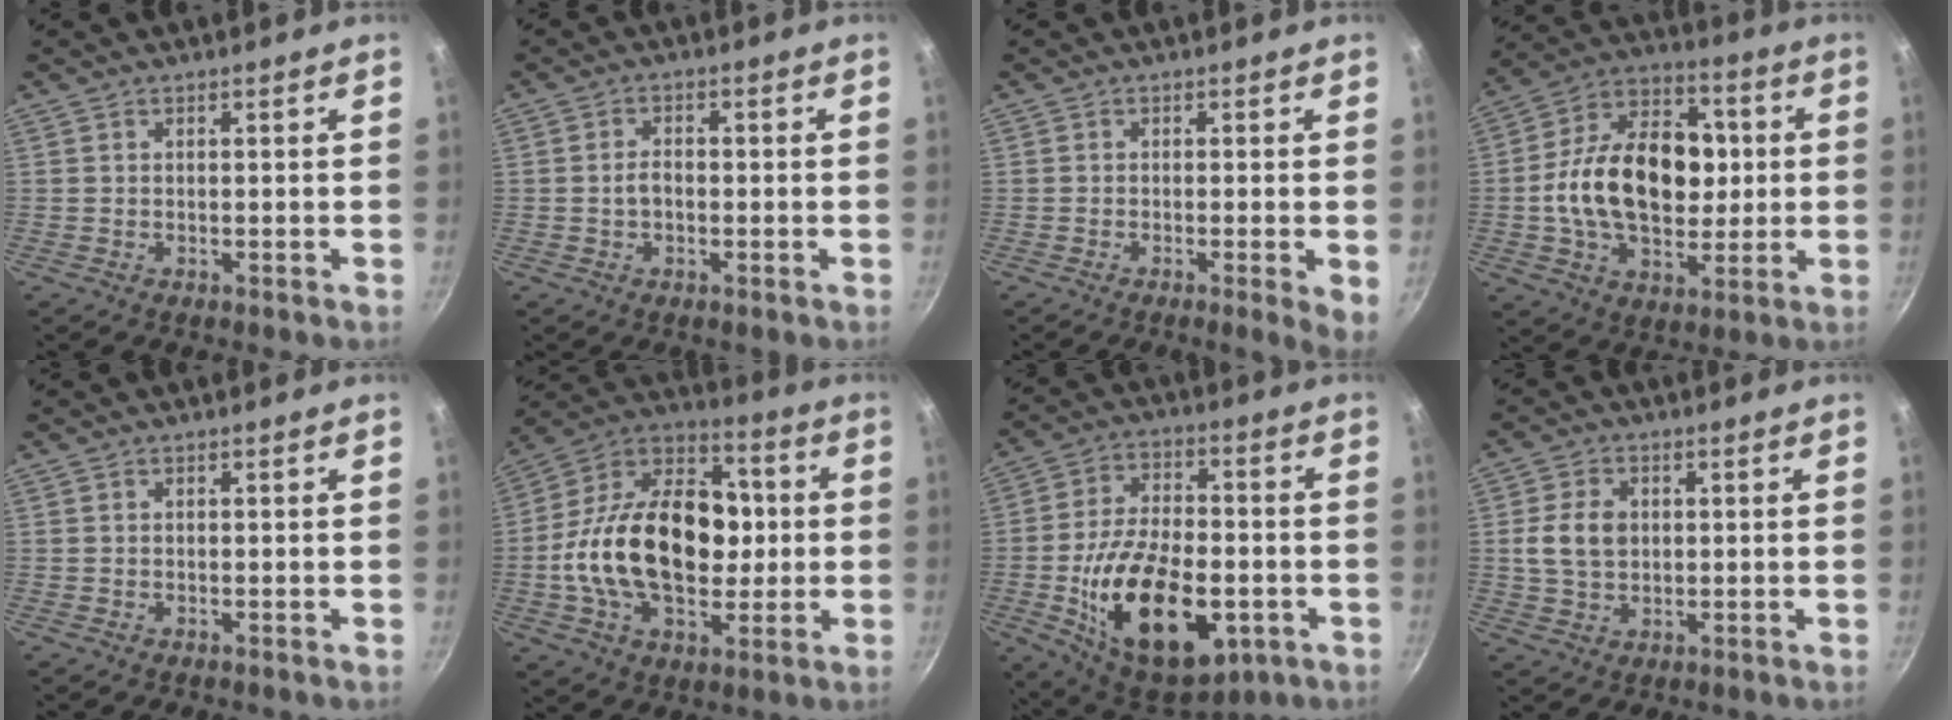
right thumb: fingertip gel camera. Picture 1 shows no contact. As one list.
[{"total": 2.9, "force": [-0.5, 1.9, 2.1], "torque": [-0.029, 0.015, -0.009]}, {"total": 4.1, "force": [-0.9, 0.5, 3.9], "torque": [-0.046, -0.005, -0.012]}, {"total": 22.0, "force": [0.5, 14.7, 16.3], "torque": [-0.236, 0.028, -0.002]}, {"total": 0.0}, {"total": 26.0, "force": [-0.8, 17.1, 19.6], "torque": [-0.306, 0.040, -0.028]}, {"total": 24.2, "force": [-6.3, 13.2, 19.2], "torque": [-0.312, 0.020, -0.091]}, {"total": 7.1, "force": [0.8, 5.2, 4.7], "torque": [-0.078, 0.007, 0.011]}]